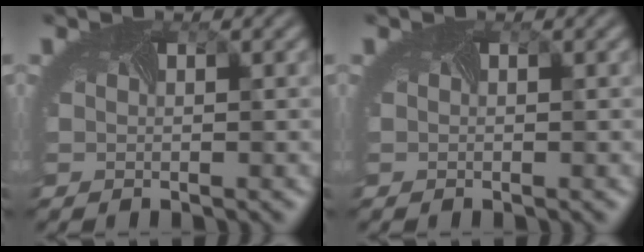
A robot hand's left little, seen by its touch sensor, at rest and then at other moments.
{"total": 0.0}